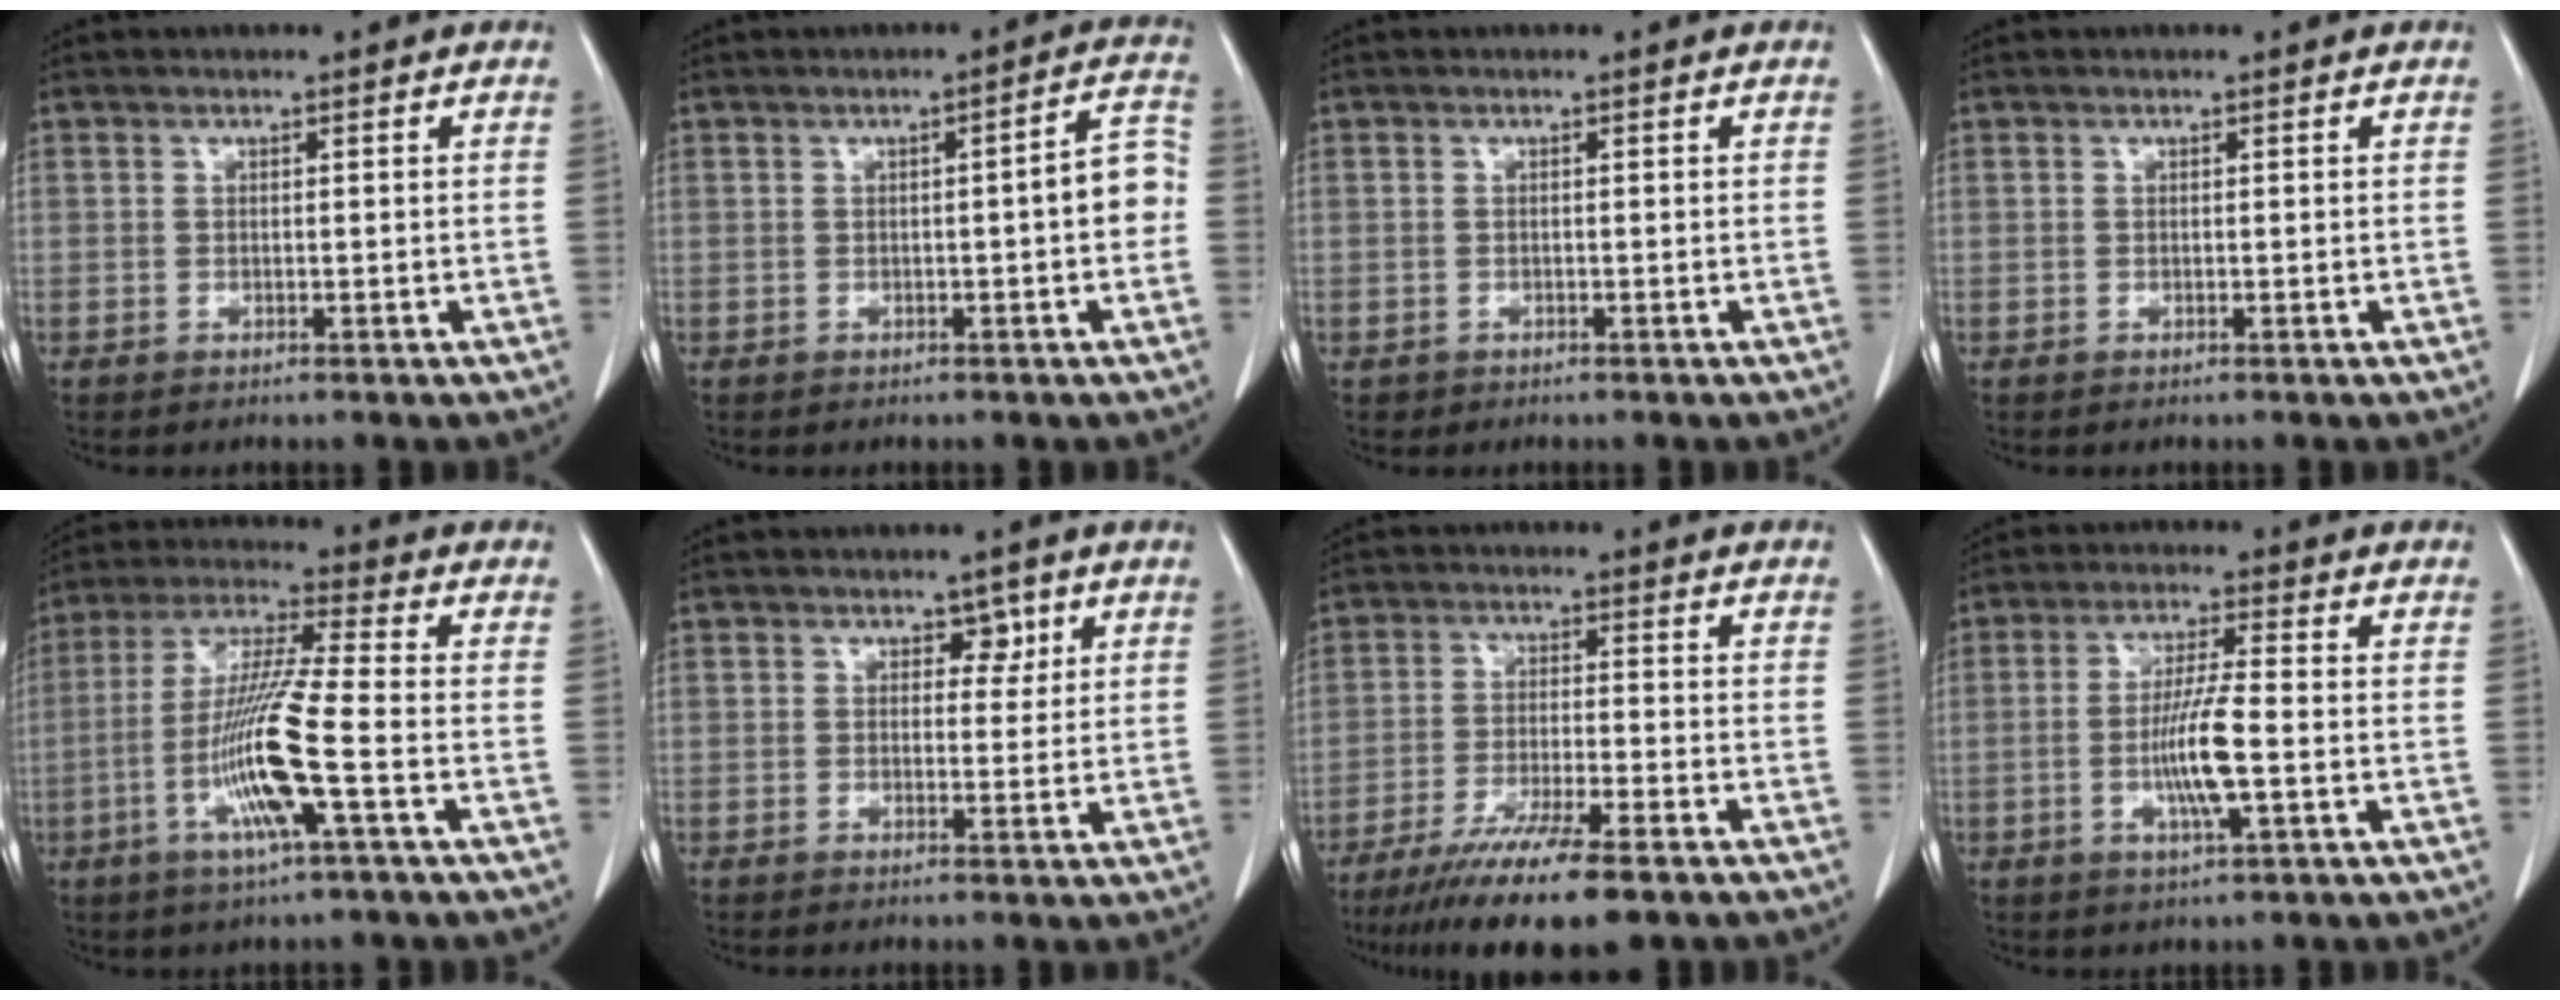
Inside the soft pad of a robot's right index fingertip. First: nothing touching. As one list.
[{"total": 5.0, "force": [-0.6, 0.7, 4.9], "torque": [-0.057, 0.018, -0.012]}, {"total": 0.6, "force": [-0.4, 0.5, -0.1], "torque": [-0.005, 0.004, -0.006]}, {"total": 0.0}, {"total": 12.8, "force": [-3.9, -0.2, 12.2], "torque": [-0.246, -0.008, -0.081]}, {"total": 2.4, "force": [1.2, 1.7, 1.3], "torque": [-0.009, 0.002, 0.014]}, {"total": 12.6, "force": [-9.1, 1.1, 8.6], "torque": [-0.146, -0.032, -0.148]}, {"total": 7.8, "force": [-1.7, 0.4, 7.6], "torque": [-0.145, -0.005, -0.034]}]